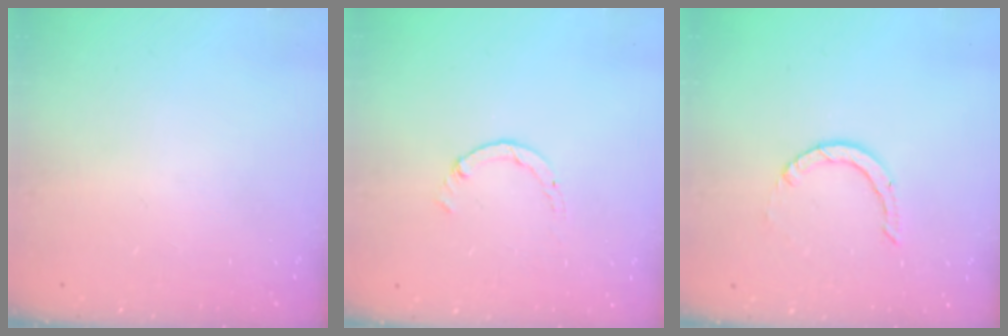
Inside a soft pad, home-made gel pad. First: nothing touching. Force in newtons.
{"total": 0.7, "press": 0.7, "slide": 0.2}
{"total": 0.9, "press": 0.9, "slide": 0.1}